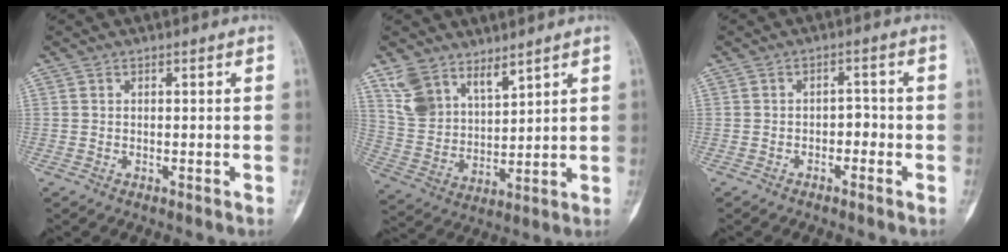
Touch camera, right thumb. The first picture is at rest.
{"total": 10.2, "force": [7.3, 5.4, 4.6], "torque": [-0.074, -0.032, 0.159]}
{"total": 2.4, "force": [-1.1, 1.5, 1.5], "torque": [-0.006, 0.018, -0.021]}